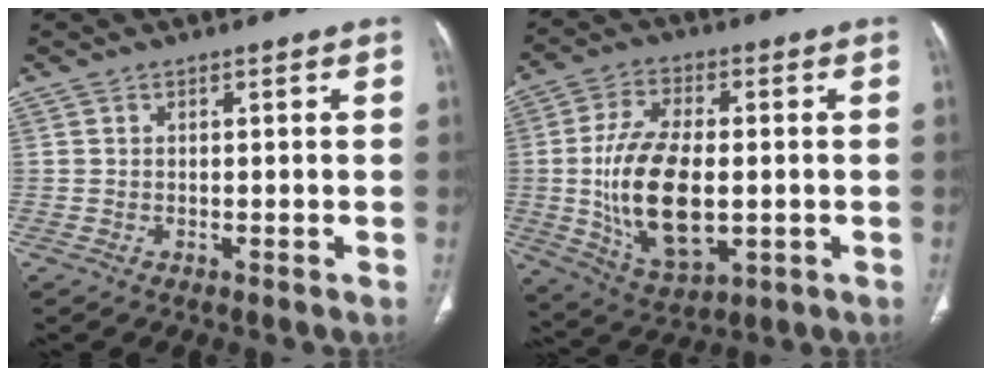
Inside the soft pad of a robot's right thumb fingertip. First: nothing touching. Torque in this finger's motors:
{"motor_torque": [-0.23, 1.34, 0.95, 0.74, 0.17]}